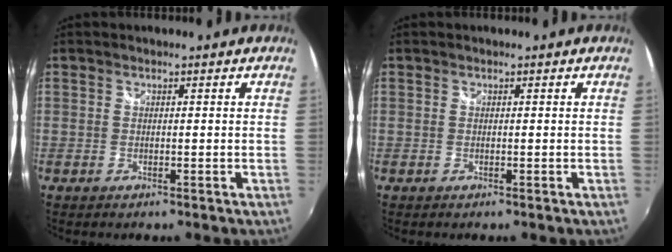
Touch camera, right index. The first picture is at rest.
{"total": 0.0}